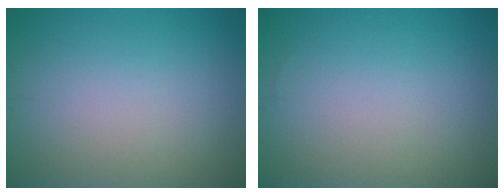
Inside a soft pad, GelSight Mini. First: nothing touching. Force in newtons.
{"total": 0.0}